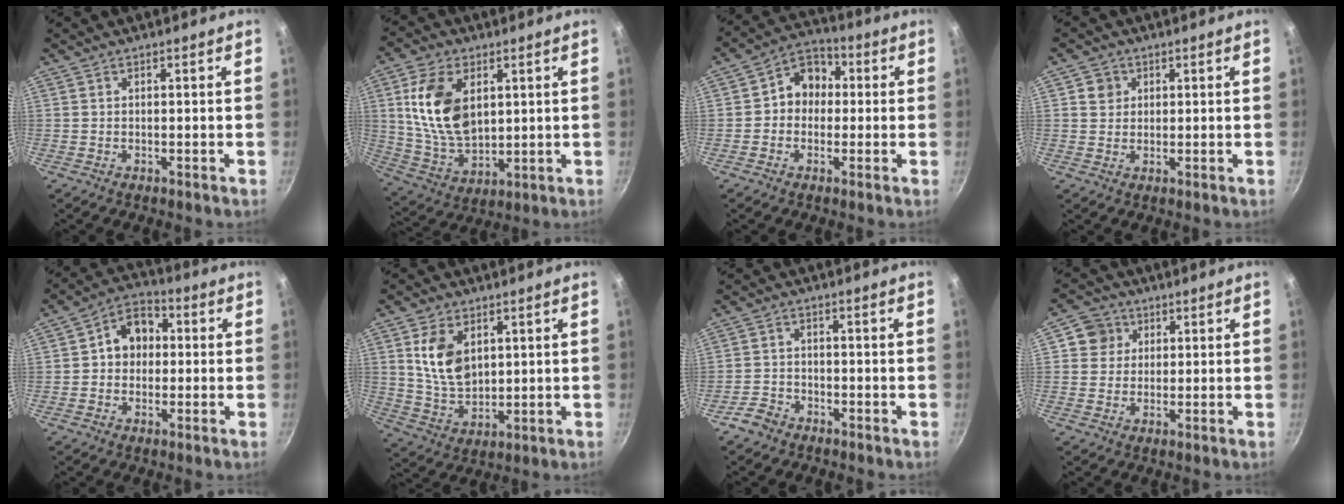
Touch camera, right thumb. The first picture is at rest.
{"total": 15.5, "force": [3.7, 9.7, 11.5], "torque": [-0.194, -0.019, 0.082]}
{"total": 8.3, "force": [0.3, 7.1, 4.4], "torque": [-0.021, 0.023, -0.015]}
{"total": 3.2, "force": [1.0, 2.9, 0.8], "torque": [0.007, 0.003, 0.012]}
{"total": 8.9, "force": [0.8, 7.1, 5.2], "torque": [-0.039, 0.021, -0.004]}
{"total": 10.7, "force": [3.2, 7.1, 7.3], "torque": [-0.118, -0.024, 0.070]}
{"total": 3.9, "force": [-2.8, 2.4, 1.1], "torque": [-0.021, 0.029, -0.053]}
{"total": 5.5, "force": [1.7, 5.1, 1.1], "torque": [0.021, 0.005, 0.019]}